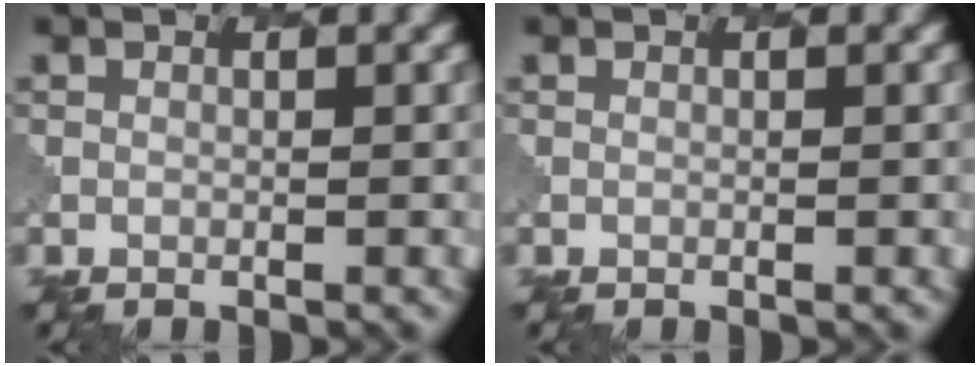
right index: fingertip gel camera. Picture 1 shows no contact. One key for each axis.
{"total": 0.0}